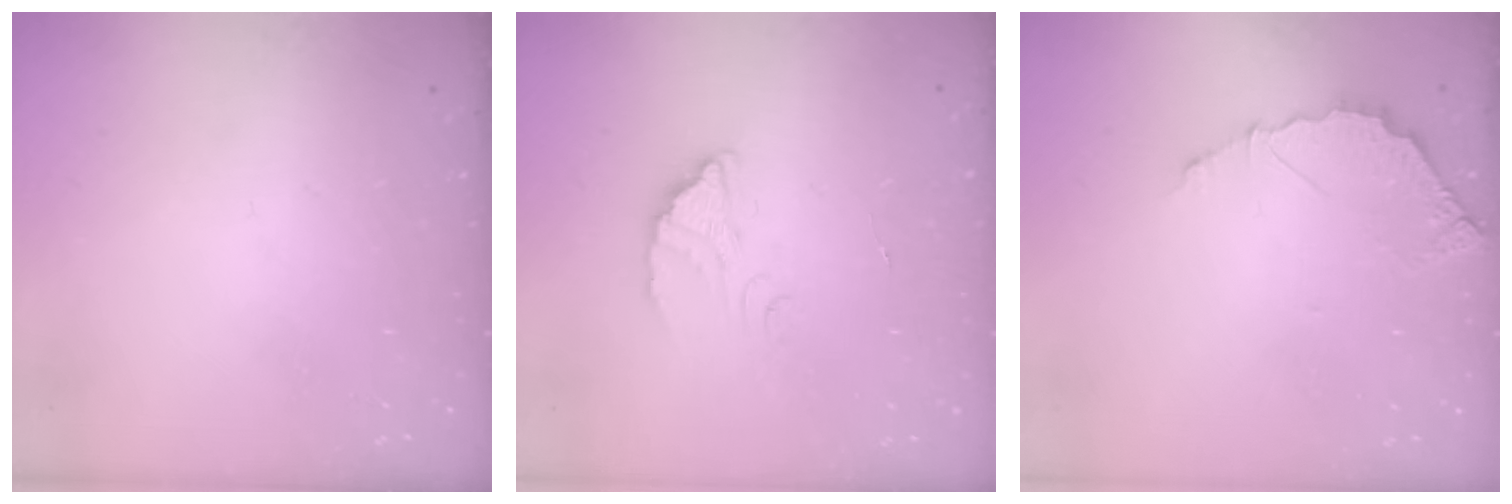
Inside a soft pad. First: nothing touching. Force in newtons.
{"total": 2.4, "press": 2.4, "slide": 0.1}
{"total": 6.9, "press": 6.9, "slide": 0.4}